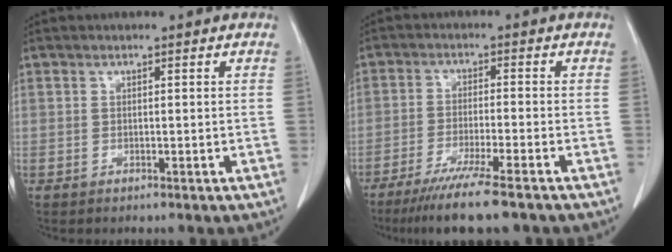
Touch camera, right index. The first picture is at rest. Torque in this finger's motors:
{"motor_torque": [0.97, -0.94, 0.54, 0.14]}